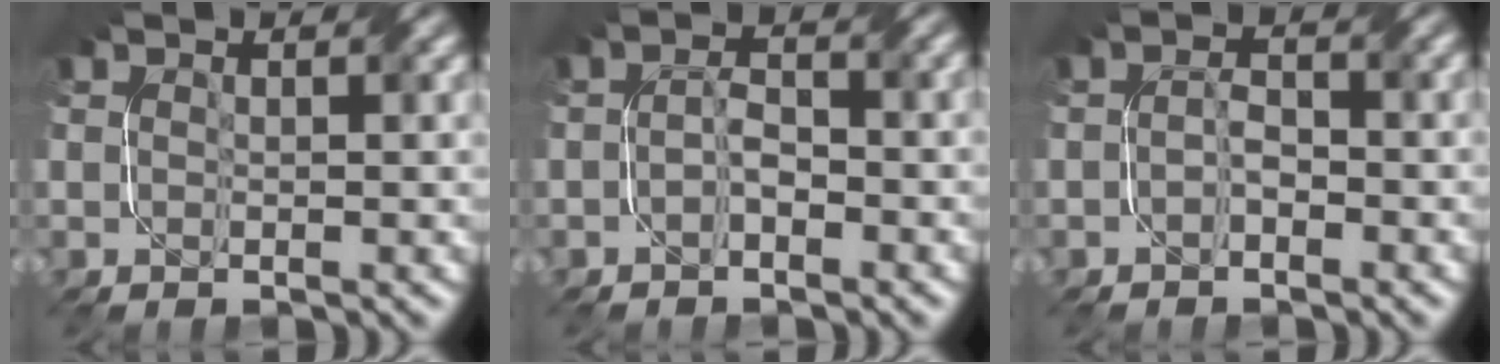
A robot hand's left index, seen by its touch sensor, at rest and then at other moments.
{"total": 2.0, "force": [-1.1, 0.8, 1.5], "torque": [-0.028, 0.004, -0.022]}
{"total": 1.7, "force": [-1.0, 0.7, 1.1], "torque": [-0.021, 0.003, -0.019]}